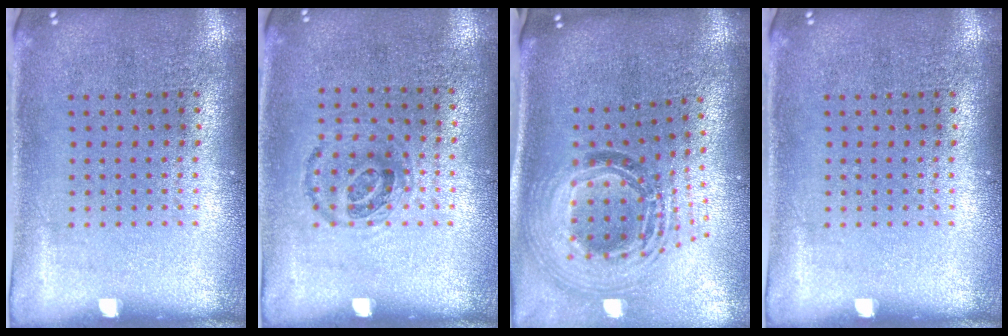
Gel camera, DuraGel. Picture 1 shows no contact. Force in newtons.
{"total": 0.9, "press": 0.7, "slide": 0.5}
{"total": 1.9, "press": 1.5, "slide": 1.1}
{"total": 0.0}